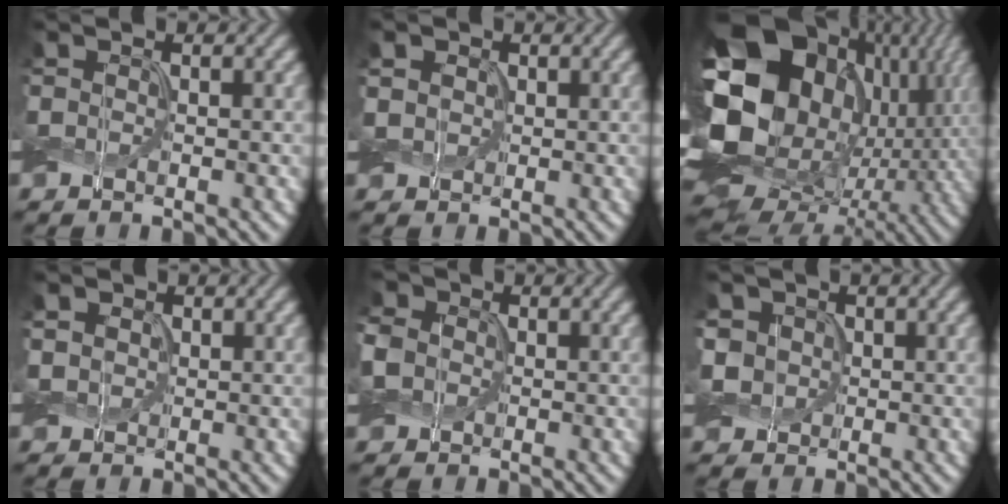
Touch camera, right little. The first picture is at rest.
{"total": 2.2, "force": [0.7, 1.8, 1.0], "torque": [-0.036, 0.003, 0.012]}
{"total": 22.0, "force": [1.8, 17.1, 13.7], "torque": [-0.288, -0.021, 0.013]}
{"total": 2.6, "force": [0.8, 2.2, 1.2], "torque": [-0.045, 0.005, 0.016]}
{"total": 4.5, "force": [0.4, 3.9, 2.3], "torque": [-0.077, 0.018, -0.005]}
{"total": 3.5, "force": [0.4, 3.1, 1.4], "torque": [-0.050, 0.009, -0.002]}